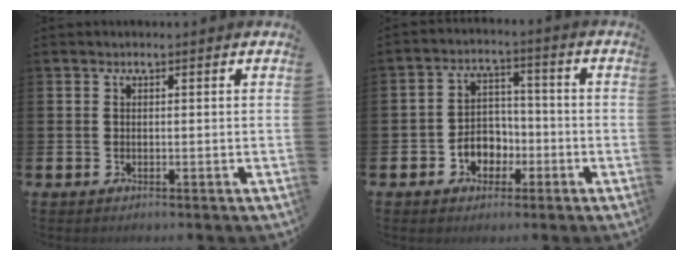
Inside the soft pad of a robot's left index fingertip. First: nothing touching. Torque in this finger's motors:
{"motor_torque": [0.59, 0.03, 0.29, 0.08]}